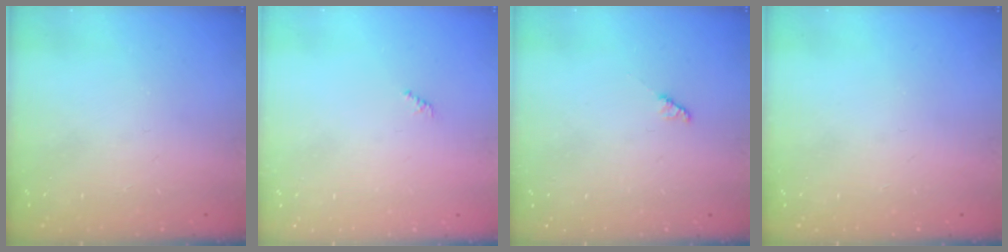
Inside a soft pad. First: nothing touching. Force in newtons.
{"total": 0.7, "press": 0.7, "slide": 0.3}
{"total": 2.2, "press": 2.2, "slide": 0.3}
{"total": 0.0}